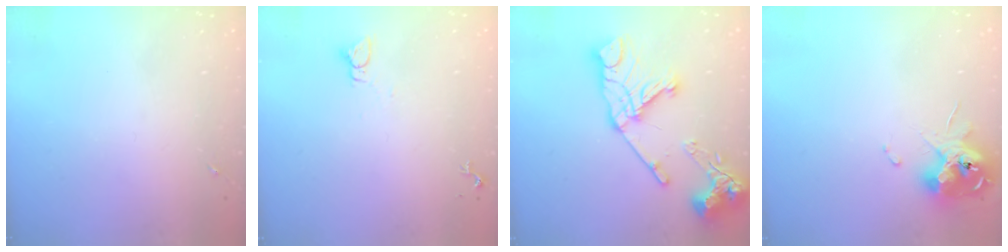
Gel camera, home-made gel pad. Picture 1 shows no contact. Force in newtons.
{"total": 2.2, "press": 2.2, "slide": 0.1}
{"total": 20.1, "press": 20.0, "slide": 2.3}
{"total": 12.4, "press": 12.2, "slide": 1.6}